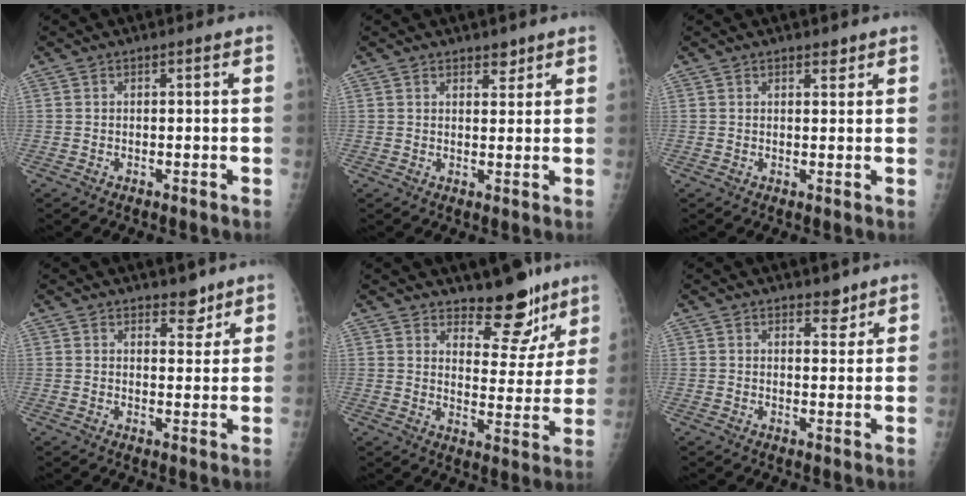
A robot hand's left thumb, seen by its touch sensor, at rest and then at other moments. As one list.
[{"total": 2.4, "force": [1.9, 1.3, 0.9], "torque": [0.002, -0.012, 0.026]}, {"total": 1.6, "force": [1.3, 0.8, 0.7], "torque": [0.000, -0.008, 0.017]}, {"total": 3.9, "force": [3.0, 1.9, 1.6], "torque": [0.001, -0.021, 0.044]}, {"total": 10.9, "force": [8.7, 4.6, 4.6], "torque": [-0.019, -0.071, 0.130]}, {"total": 3.1, "force": [2.4, 1.5, 1.2], "torque": [0.001, -0.016, 0.035]}]